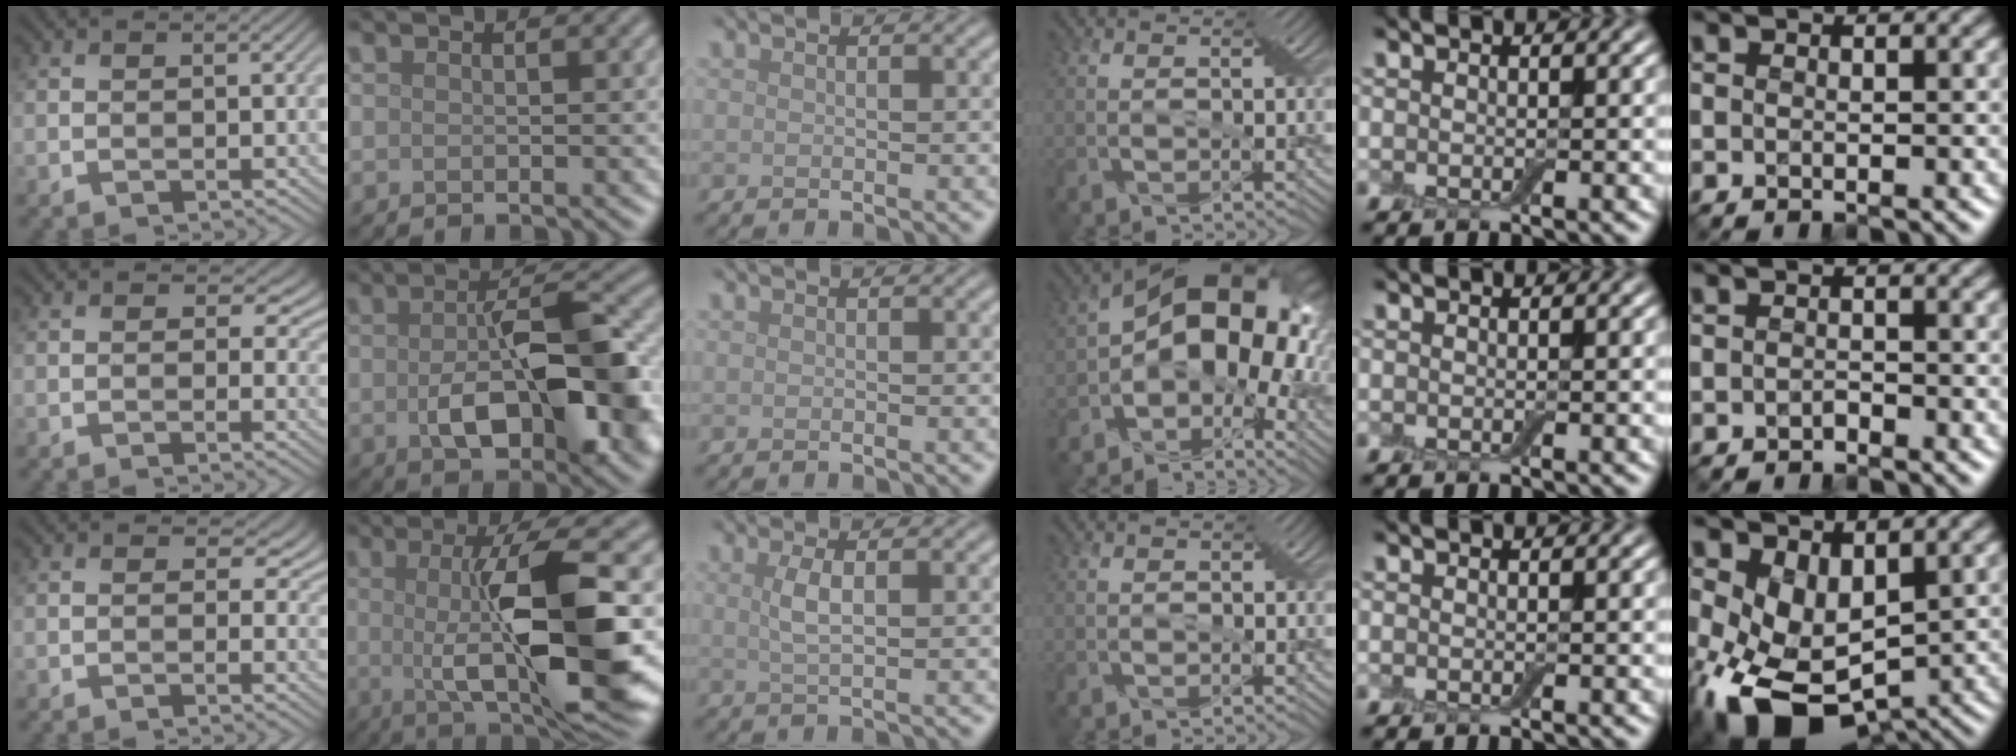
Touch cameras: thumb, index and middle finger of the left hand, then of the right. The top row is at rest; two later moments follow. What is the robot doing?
{"motion": "wrap", "object": "cling film"}